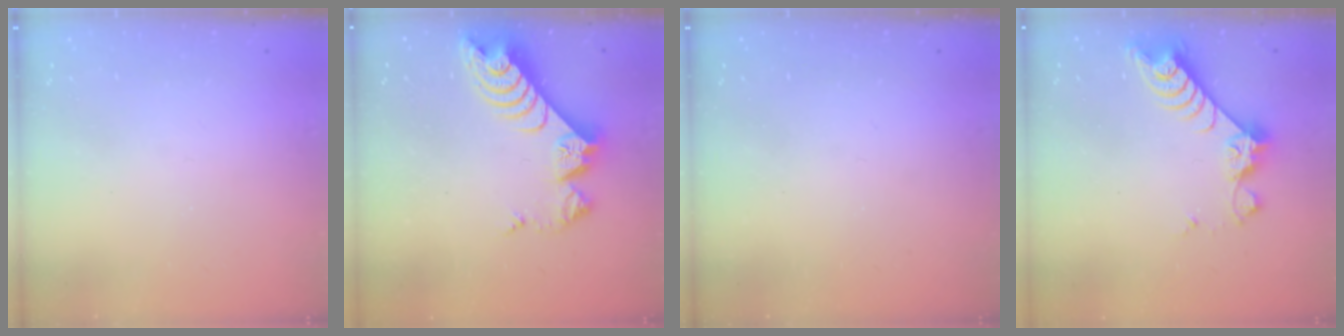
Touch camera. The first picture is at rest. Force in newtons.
{"total": 11.0, "press": 11.0, "slide": 1.0}
{"total": 0.0}
{"total": 8.1, "press": 8.1, "slide": 0.7}